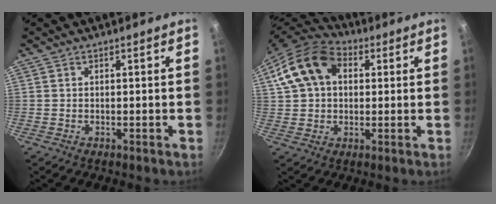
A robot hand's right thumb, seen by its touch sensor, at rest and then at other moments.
{"total": 14.7, "force": [4.0, 10.5, 9.6], "torque": [-0.158, 0.025, 0.055]}